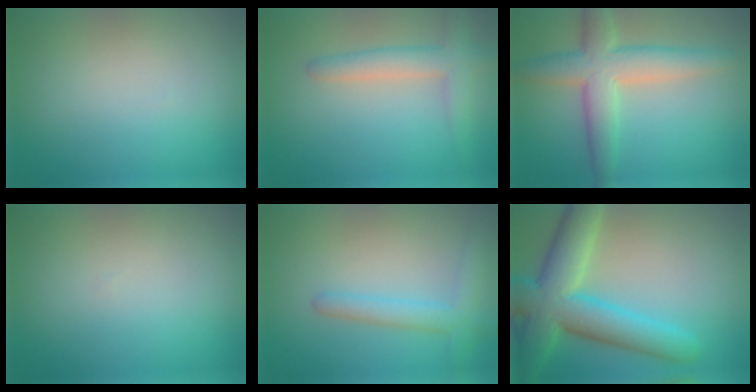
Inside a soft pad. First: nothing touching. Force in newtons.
{"total": 3.3, "press": 3.3, "slide": 0.2}
{"total": 5.7, "press": 5.7, "slide": 0.3}
{"total": 0.0}
{"total": 2.9, "press": 2.9, "slide": 0.1}
{"total": 9.0, "press": 9.0, "slide": 0.4}